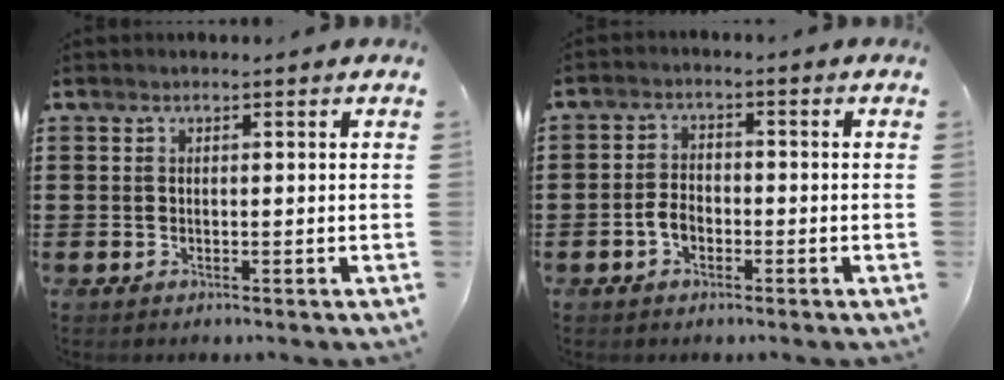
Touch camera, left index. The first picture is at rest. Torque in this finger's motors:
{"motor_torque": [0.52, 0.51, 0.07, 0.03]}